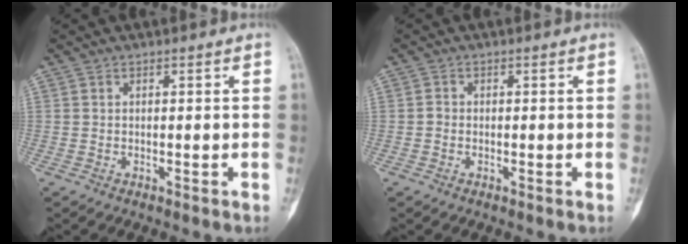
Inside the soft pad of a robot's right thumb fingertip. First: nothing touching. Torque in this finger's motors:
{"motor_torque": [0.33, 0.01, 0.15, -0.04, 0.08]}